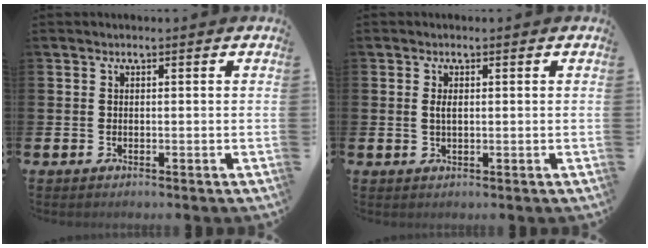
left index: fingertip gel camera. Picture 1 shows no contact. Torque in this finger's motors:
{"motor_torque": [0.53, 0.17, 0.05, 0.01]}